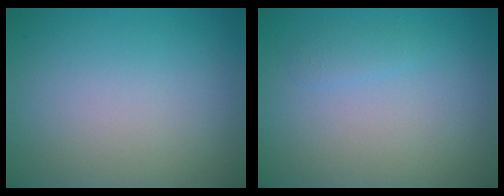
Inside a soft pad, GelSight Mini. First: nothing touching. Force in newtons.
{"total": 0.9, "press": 0.9, "slide": 0.0}